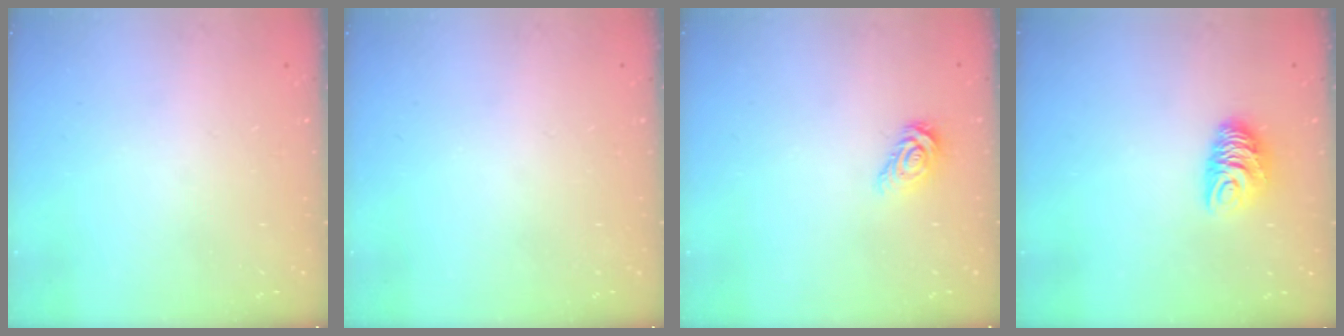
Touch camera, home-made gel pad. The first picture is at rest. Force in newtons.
{"total": 0.0}
{"total": 5.1, "press": 5.1, "slide": 0.3}
{"total": 7.9, "press": 7.8, "slide": 0.6}